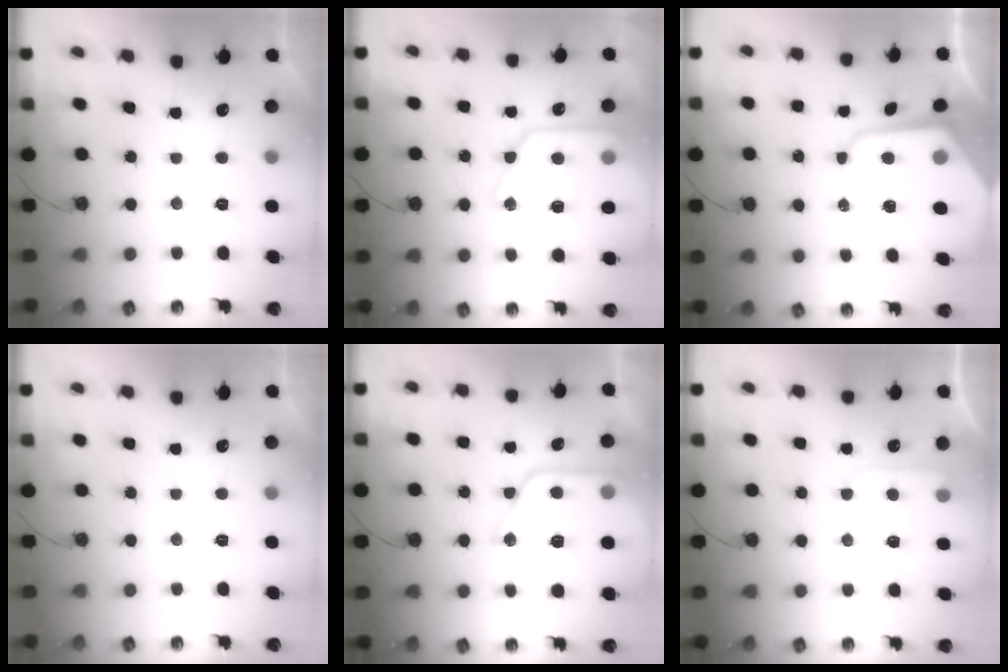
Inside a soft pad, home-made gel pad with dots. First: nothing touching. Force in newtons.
{"total": 17.1, "press": 17.0, "slide": 1.6}
{"total": 13.8, "press": 13.7, "slide": 1.2}
{"total": 0.0}
{"total": 18.7, "press": 18.6, "slide": 1.7}
{"total": 6.8, "press": 6.8, "slide": 0.8}